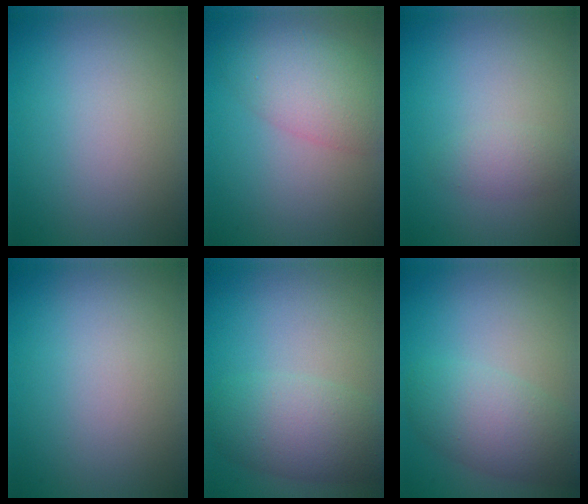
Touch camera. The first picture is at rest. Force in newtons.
{"total": 5.1, "press": 5.1, "slide": 0.2}
{"total": 1.5, "press": 1.5, "slide": 0.0}
{"total": 0.0}
{"total": 5.4, "press": 5.4, "slide": 0.1}
{"total": 5.0, "press": 5.0, "slide": 0.2}